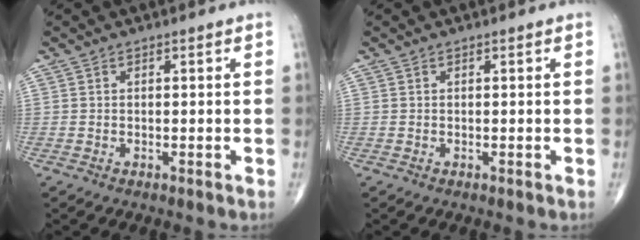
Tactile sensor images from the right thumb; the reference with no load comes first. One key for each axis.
{"total": 0.0}